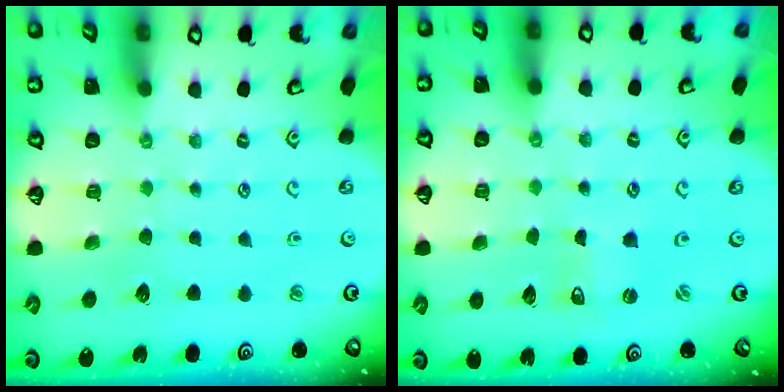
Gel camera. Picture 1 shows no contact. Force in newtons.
{"total": 1.5, "press": 1.5, "slide": 0.1}